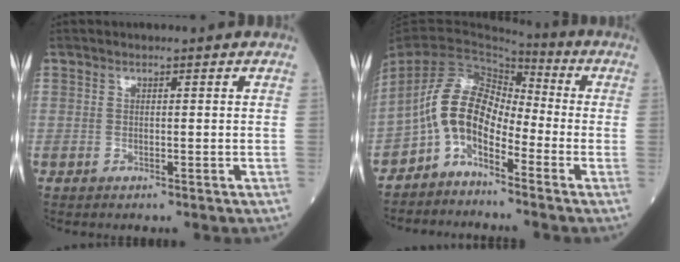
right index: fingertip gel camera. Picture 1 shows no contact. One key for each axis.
{"total": 8.4, "fx": -4.3, "fy": 4.2, "fz": 5.9, "tx": -0.133, "ty": 0.019, "tz": -0.089}